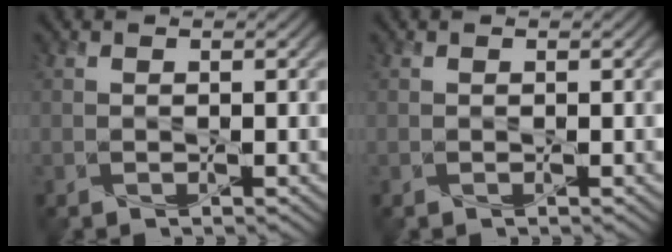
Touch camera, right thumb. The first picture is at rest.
{"total": 0.0}